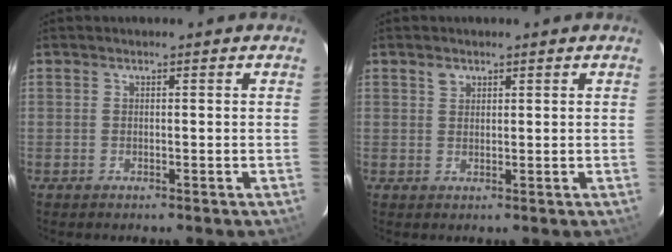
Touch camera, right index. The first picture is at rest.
{"total": 1.6, "force": [1.0, 1.1, 0.5], "torque": [-0.008, 0.003, 0.019]}